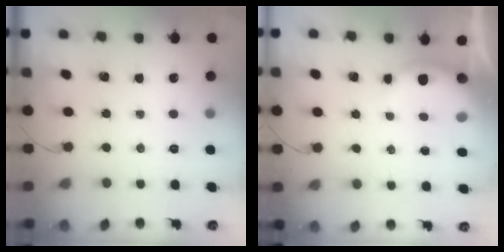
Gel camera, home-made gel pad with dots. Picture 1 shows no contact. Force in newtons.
{"total": 5.2, "press": 5.2, "slide": 0.3}